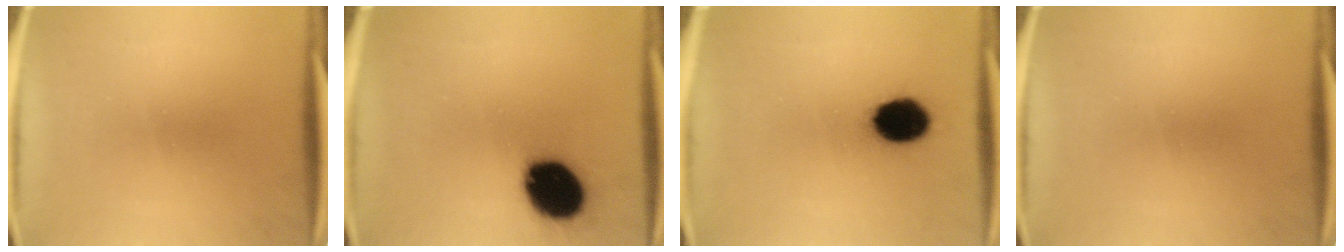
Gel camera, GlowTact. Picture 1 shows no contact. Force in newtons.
{"total": 16.6}
{"total": 12.1}
{"total": 0.0}